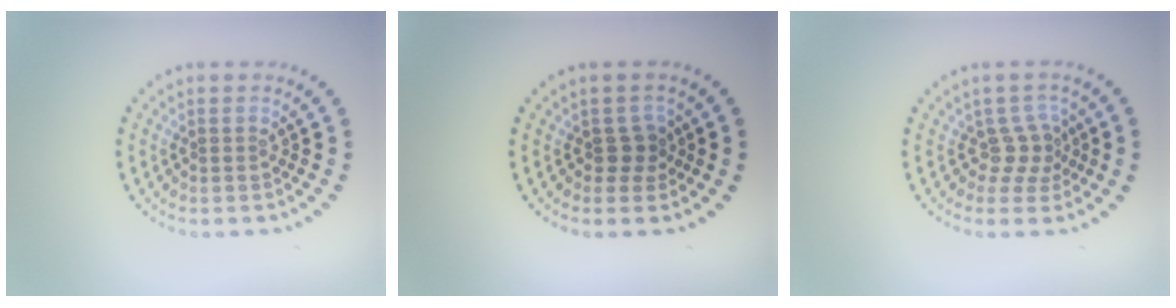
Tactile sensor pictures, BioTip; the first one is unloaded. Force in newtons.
{"total": 1.6, "press": 1.3, "slide": 0.9}
{"total": 2.3, "press": 1.6, "slide": 1.7}